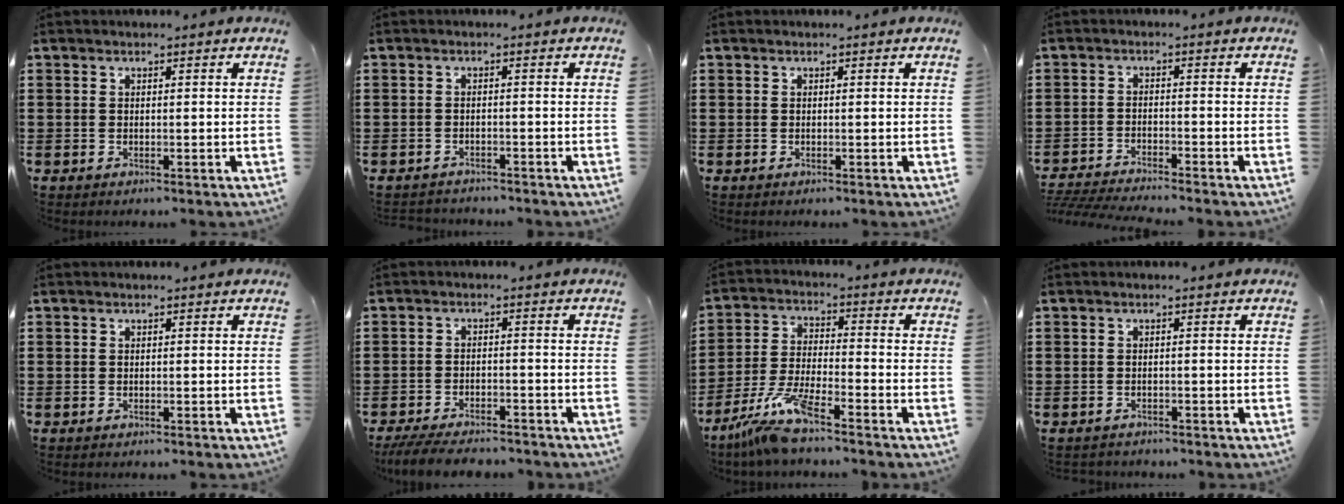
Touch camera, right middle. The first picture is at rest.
{"total": 1.4, "force": [-1.4, 0.1, -0.1], "torque": [-0.004, 0.000, -0.030]}
{"total": 0.0}
{"total": 3.3, "force": [-3.3, -0.2, 0.6], "torque": [-0.026, -0.008, -0.073]}
{"total": 0.0}
{"total": 4.5, "force": [-4.3, 0.6, 1.2], "torque": [-0.034, -0.005, -0.089]}
{"total": 7.9, "force": [-6.4, 0.5, 4.6], "torque": [-0.111, -0.015, -0.129]}
{"total": 1.0, "force": [-1.0, 0.1, 0.0], "torque": [-0.004, 0.001, -0.021]}